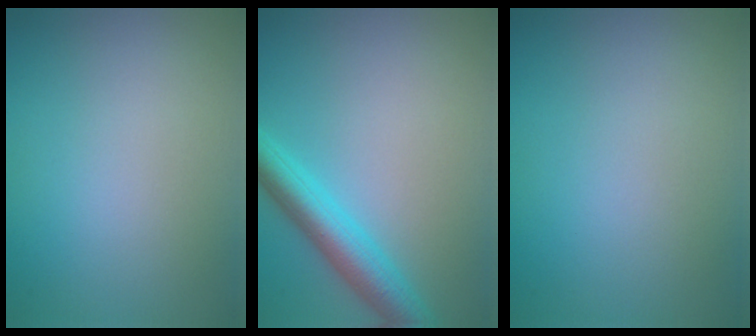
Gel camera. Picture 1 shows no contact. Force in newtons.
{"total": 4.5, "press": 4.5, "slide": 0.1}
{"total": 0.0}